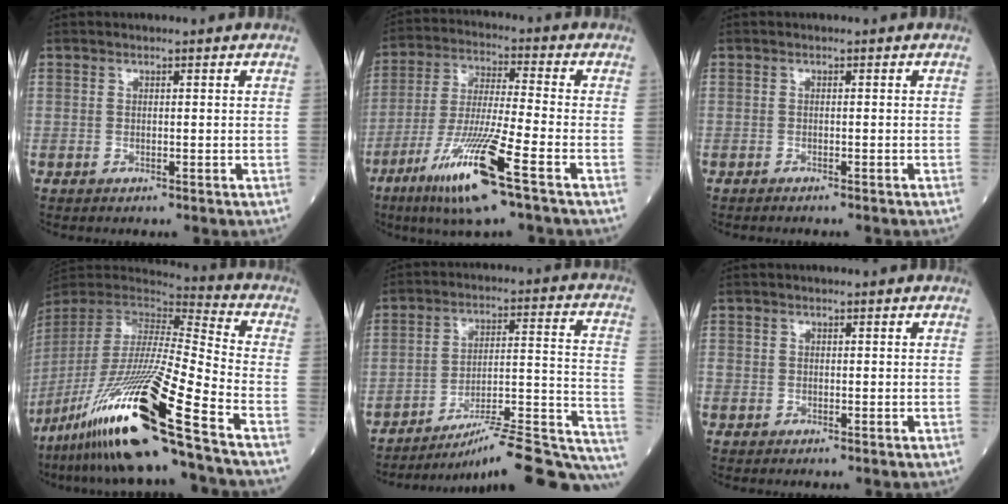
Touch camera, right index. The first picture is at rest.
{"total": 13.9, "force": [-7.3, -0.2, 11.8], "torque": [-0.239, -0.031, -0.137]}
{"total": 2.2, "force": [-2.0, 0.0, 1.0], "torque": [-0.015, -0.002, -0.023]}
{"total": 25.8, "force": [-16.3, -0.9, 20.0], "torque": [-0.402, -0.056, -0.306]}
{"total": 20.8, "force": [-17.7, 1.2, 10.9], "torque": [-0.085, 0.028, -0.254]}
{"total": 1.2, "force": [-0.4, 1.0, 0.4], "torque": [-0.008, 0.007, -0.009]}